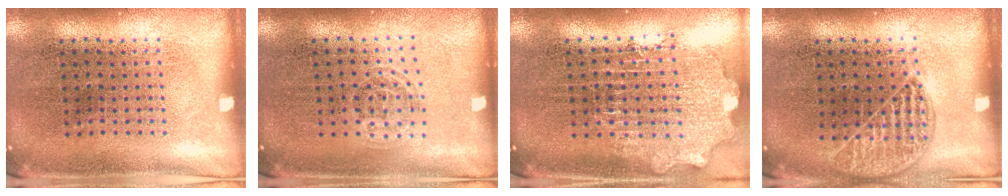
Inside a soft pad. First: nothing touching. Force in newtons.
{"total": 0.9, "press": 0.7, "slide": 0.6}
{"total": 2.0, "press": 1.6, "slide": 1.2}
{"total": 1.0, "press": 1.0, "slide": 0.3}